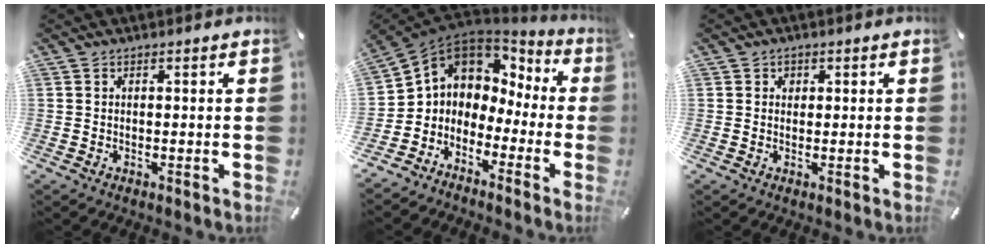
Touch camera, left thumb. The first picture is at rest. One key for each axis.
{"total": 5.1, "fx": 0.6, "fy": 5.0, "fz": 0.5, "tx": -0.045, "ty": -0.028, "tz": 0.007}
{"total": 1.3, "fx": 0.2, "fy": 1.3, "fz": 0.3, "tx": 0.001, "ty": 0.003, "tz": 0.000}